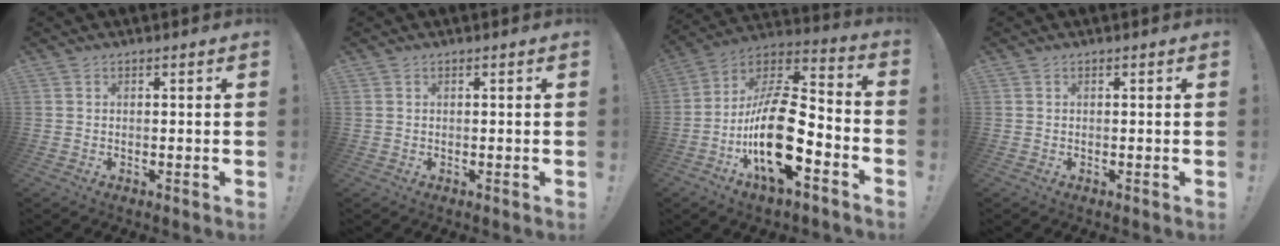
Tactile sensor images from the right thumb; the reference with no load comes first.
{"total": 0.0}
{"total": 23.0, "force": [-6.7, 9.5, 19.8], "torque": [-0.383, 0.035, -0.109]}
{"total": 0.0}